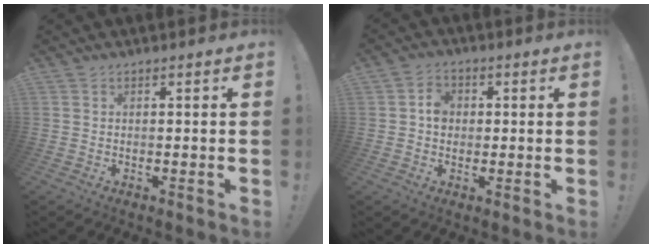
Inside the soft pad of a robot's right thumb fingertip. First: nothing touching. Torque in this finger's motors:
{"motor_torque": [0.05, 0.03, -0.11, 0.13, -0.01]}